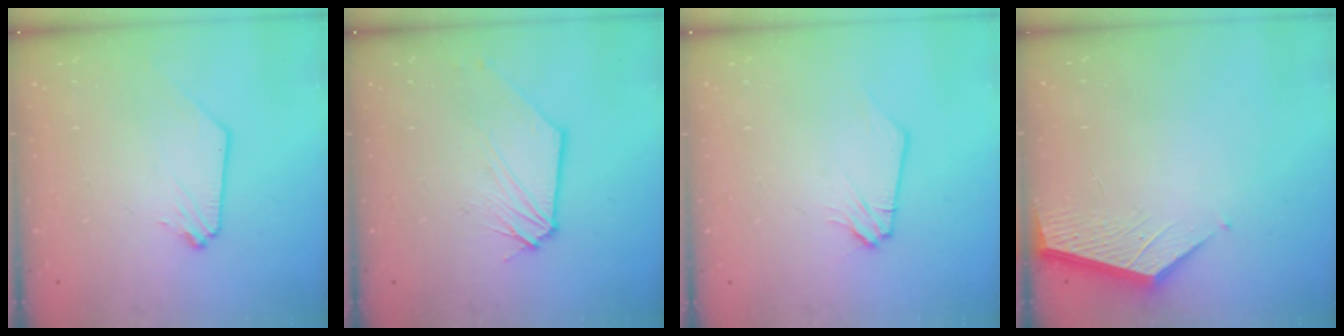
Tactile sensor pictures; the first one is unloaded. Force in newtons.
{"total": 1.0, "press": 1.0, "slide": 0.1}
{"total": 0.0}
{"total": 2.1, "press": 2.1, "slide": 0.2}